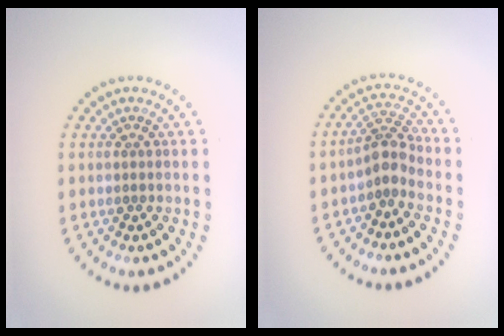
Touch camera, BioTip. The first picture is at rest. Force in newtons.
{"total": 2.6, "press": 2.0, "slide": 1.7}